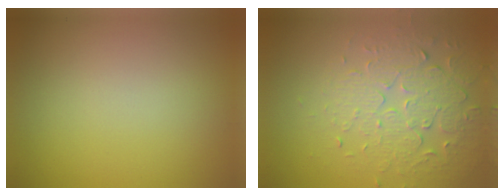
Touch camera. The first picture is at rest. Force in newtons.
{"total": 5.3, "press": 3.7, "slide": 3.9}